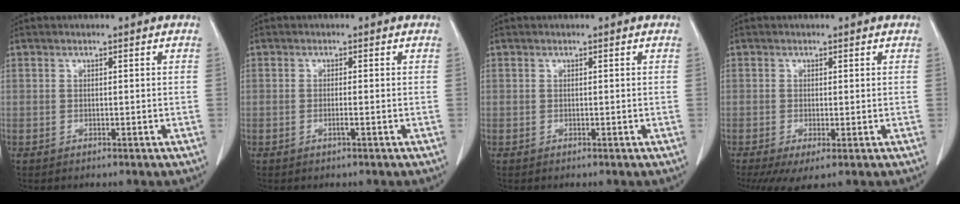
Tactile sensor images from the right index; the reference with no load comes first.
{"total": 1.2, "force": [-0.4, -0.2, 1.1], "torque": [-0.024, -0.003, -0.007]}
{"total": 0.0}
{"total": 4.7, "force": [-1.5, 1.6, 4.1], "torque": [-0.069, -0.013, -0.022]}